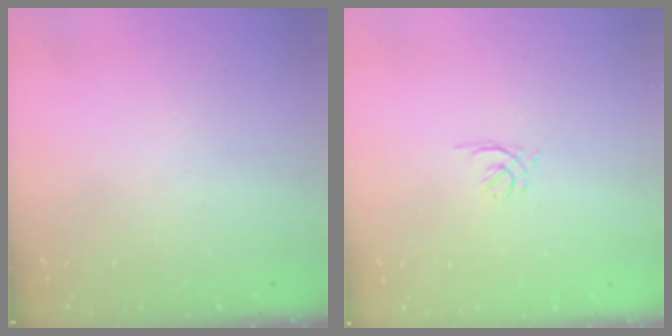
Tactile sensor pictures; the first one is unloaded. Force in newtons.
{"total": 1.4, "press": 1.3, "slide": 0.5}